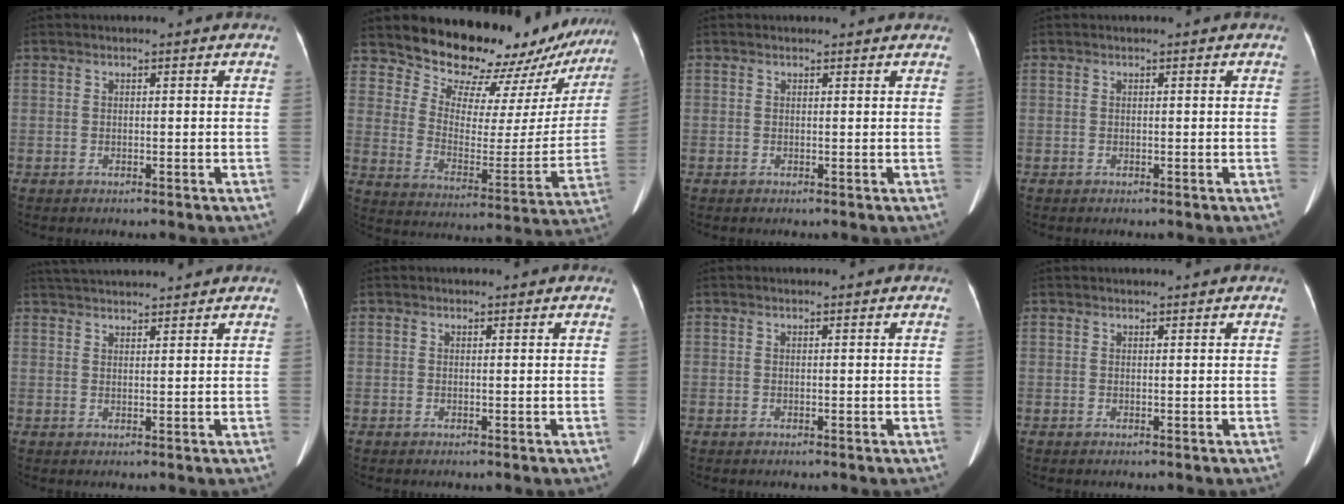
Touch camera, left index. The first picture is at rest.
{"total": 22.2, "force": [20.7, 6.1, 5.2], "torque": [-0.059, -0.092, 0.262]}
{"total": 1.6, "force": [1.2, 1.0, -0.2], "torque": [0.011, 0.005, 0.008]}
{"total": 0.0}
{"total": 10.9, "force": [10.2, 1.1, 3.9], "torque": [-0.066, 0.026, 0.151]}
{"total": 1.3, "force": [1.1, 0.4, 0.4], "torque": [-0.008, 0.000, 0.011]}
{"total": 0.8, "force": [0.7, 0.1, 0.2], "torque": [-0.008, 0.001, 0.009]}
{"total": 2.5, "force": [2.4, 0.0, 0.8], "torque": [-0.010, 0.006, 0.027]}